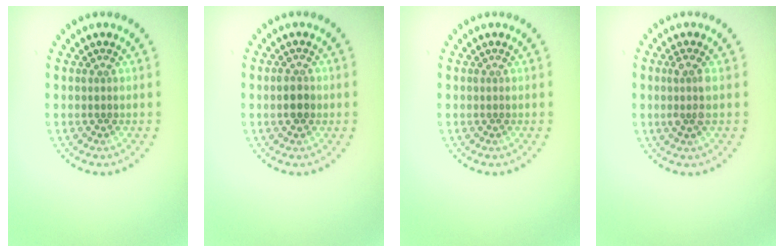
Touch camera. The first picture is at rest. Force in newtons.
{"total": 1.7, "press": 1.7, "slide": 0.1}
{"total": 0.0}
{"total": 1.8, "press": 1.5, "slide": 1.0}